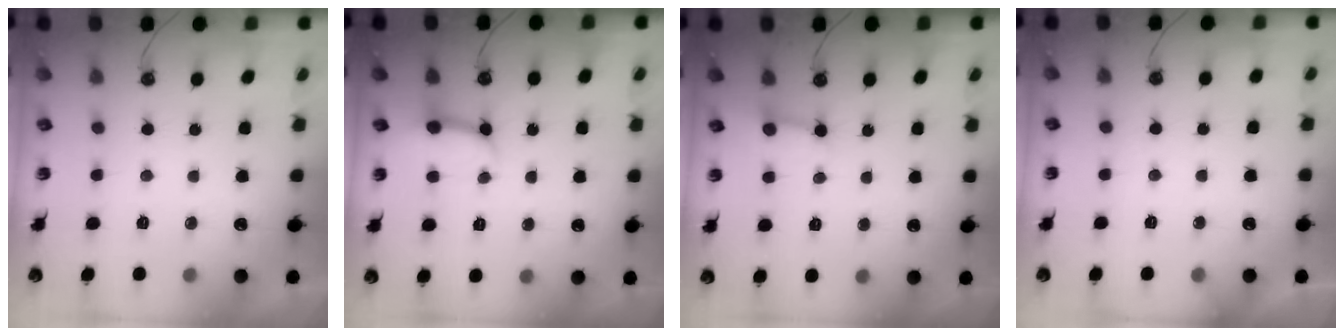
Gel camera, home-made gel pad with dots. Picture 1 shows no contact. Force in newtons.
{"total": 8.9, "press": 8.9, "slide": 1.0}
{"total": 2.7, "press": 2.7, "slide": 0.3}
{"total": 3.1, "press": 3.1, "slide": 0.2}